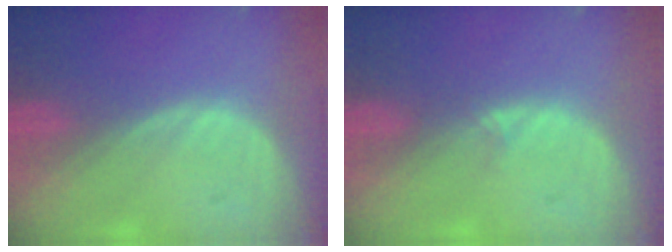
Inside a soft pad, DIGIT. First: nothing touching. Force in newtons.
{"total": 0.9, "press": 0.6, "slide": 0.7}